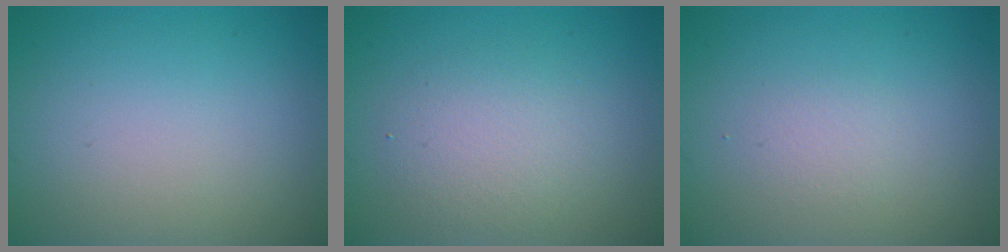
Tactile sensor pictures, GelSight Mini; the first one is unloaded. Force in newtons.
{"total": 2.9, "press": 2.9, "slide": 0.4}
{"total": 1.1, "press": 1.1, "slide": 0.1}